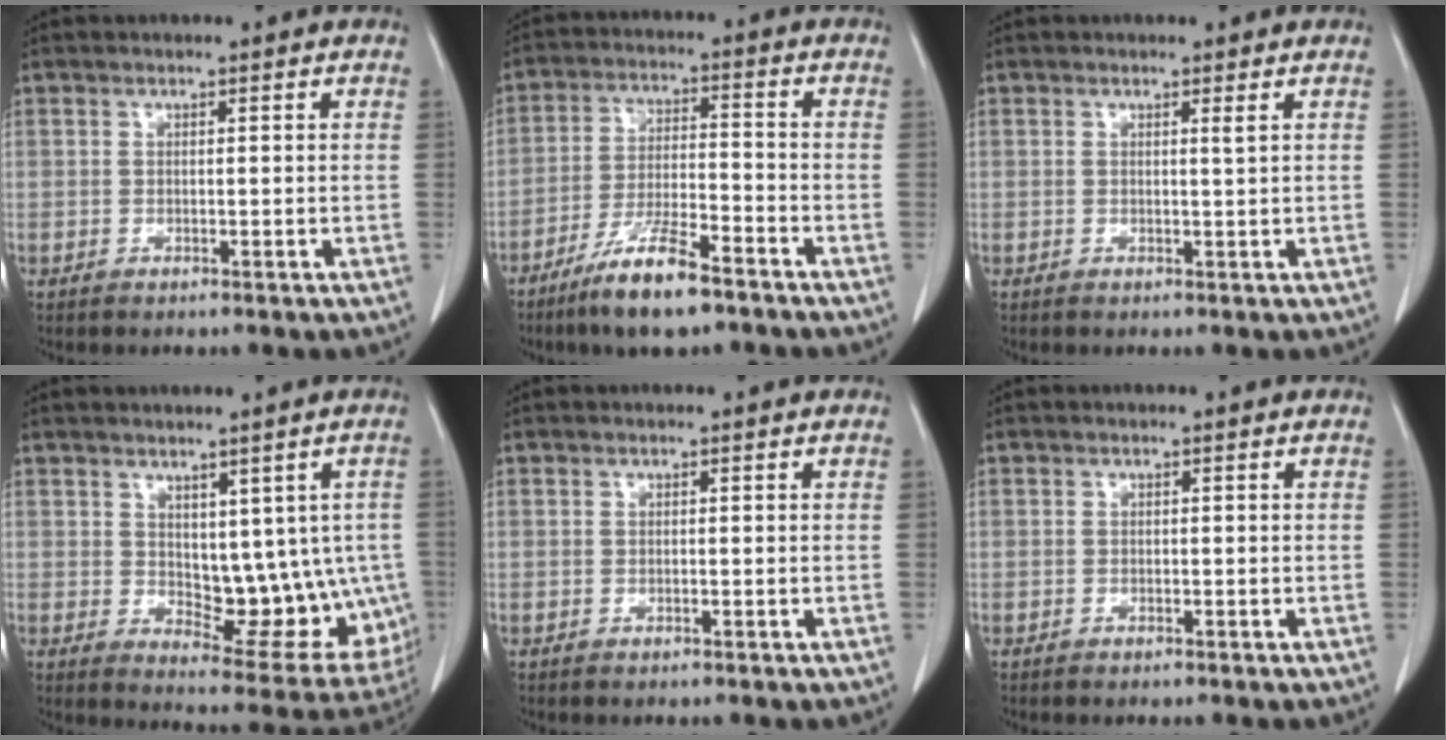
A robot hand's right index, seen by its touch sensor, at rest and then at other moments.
{"total": 10.4, "force": [-7.3, 1.5, 7.2], "torque": [-0.139, -0.019, -0.134]}
{"total": 0.8, "force": [0.4, -0.2, 0.6], "torque": [-0.018, -0.005, 0.009]}
{"total": 12.5, "force": [0.4, 7.0, 10.3], "torque": [-0.107, 0.000, 0.027]}
{"total": 0.0}
{"total": 0.0}